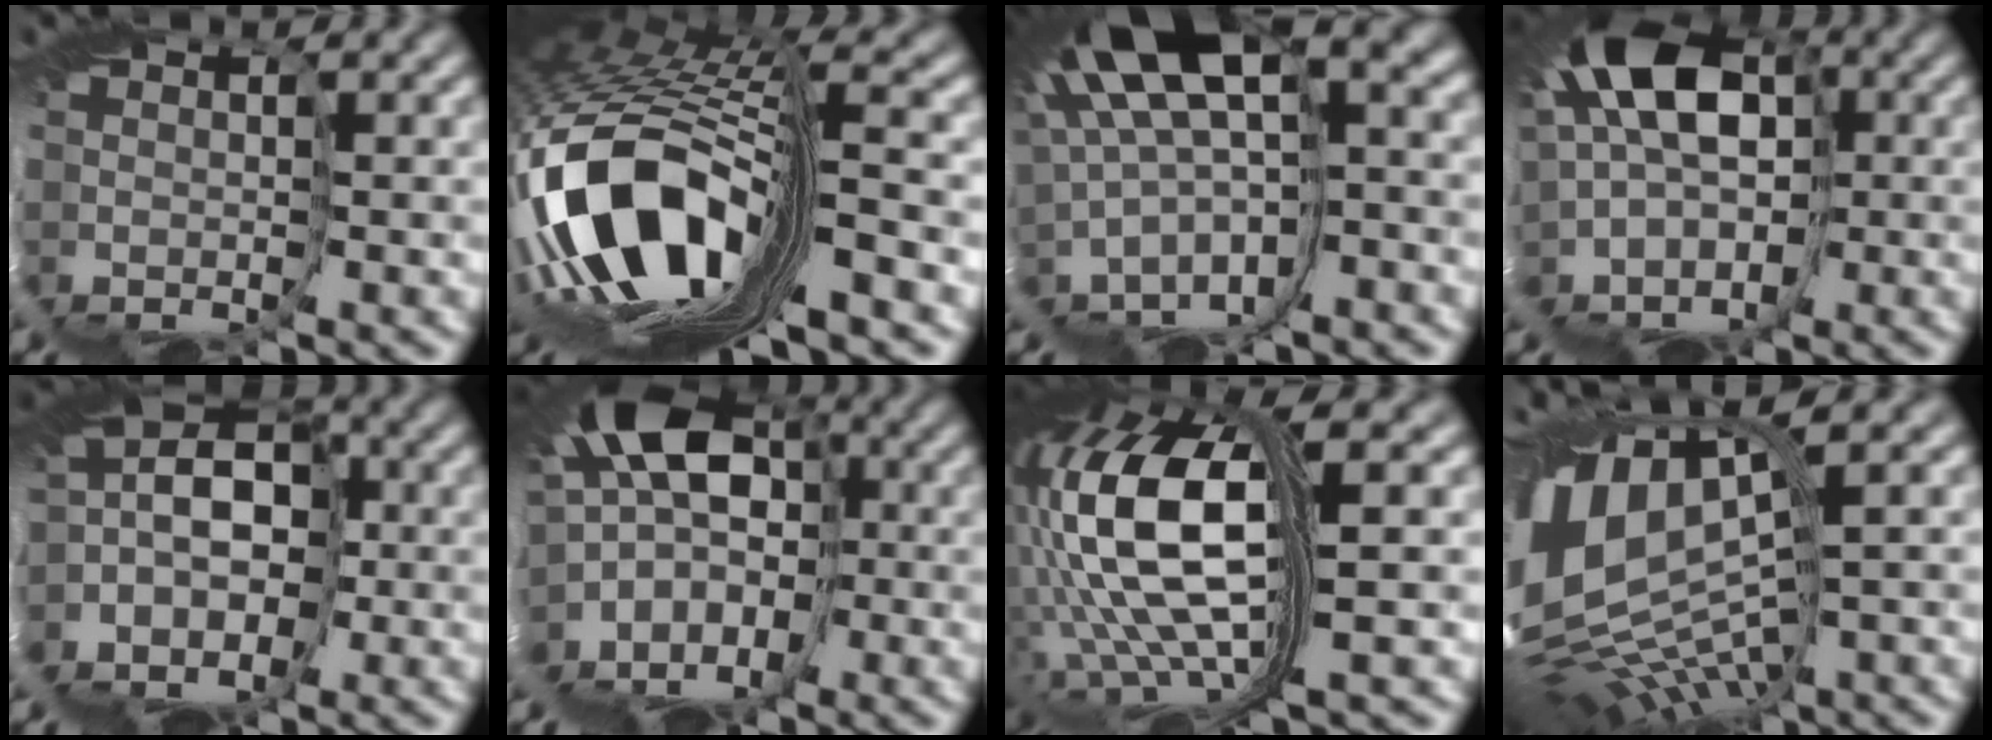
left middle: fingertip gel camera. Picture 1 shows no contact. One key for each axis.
{"total": 12.0, "fx": -5.9, "fy": 3.0, "fz": 10.1, "tx": -0.245, "ty": -0.006, "tz": -0.098}
{"total": 9.5, "fx": 2.5, "fy": 2.1, "fz": 8.9, "tx": -0.202, "ty": 0.008, "tz": 0.068}
{"total": 9.1, "fx": 1.1, "fy": 5.7, "fz": 7.1, "tx": -0.155, "ty": 0.016, "tz": 0.008}
{"total": 5.3, "fx": -2.2, "fy": 4.0, "fz": 2.8, "tx": -0.062, "ty": 0.017, "tz": -0.054}
{"total": 9.6, "fx": -2.9, "fy": 6.6, "fz": 6.3, "tx": -0.143, "ty": 0.005, "tz": -0.071}
{"total": 12.1, "fx": 0.3, "fy": 3.3, "fz": 11.6, "tx": -0.266, "ty": -0.003, "tz": 0.024}
{"total": 10.1, "fx": 0.1, "fy": 3.5, "fz": 9.5, "tx": -0.212, "ty": -0.005, "tz": 0.035}